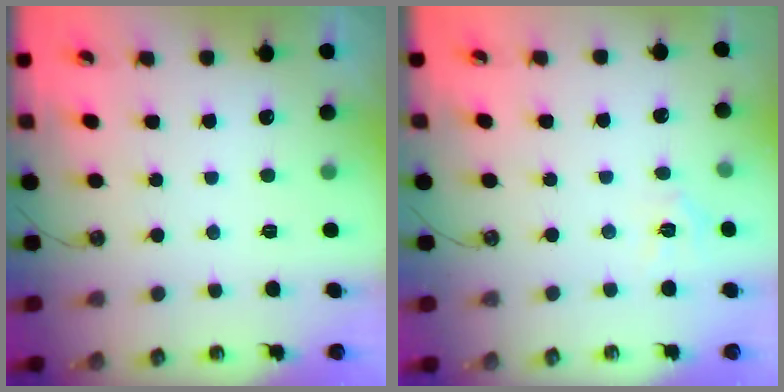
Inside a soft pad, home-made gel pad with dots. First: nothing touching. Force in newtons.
{"total": 3.2, "press": 3.2, "slide": 0.4}